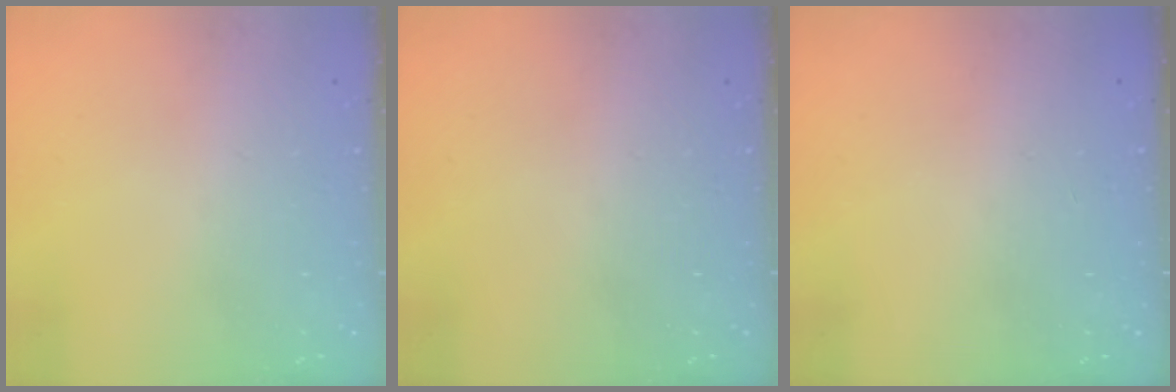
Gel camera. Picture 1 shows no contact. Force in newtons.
{"total": 0.0}
{"total": 0.0}